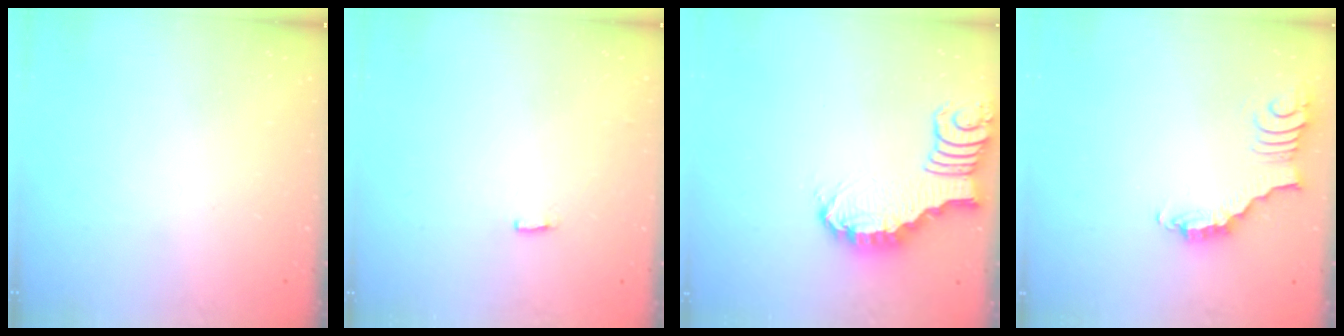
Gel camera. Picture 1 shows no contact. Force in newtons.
{"total": 3.0, "press": 2.9, "slide": 0.5}
{"total": 2.1, "press": 2.1, "slide": 0.2}
{"total": 3.5, "press": 3.5, "slide": 0.4}